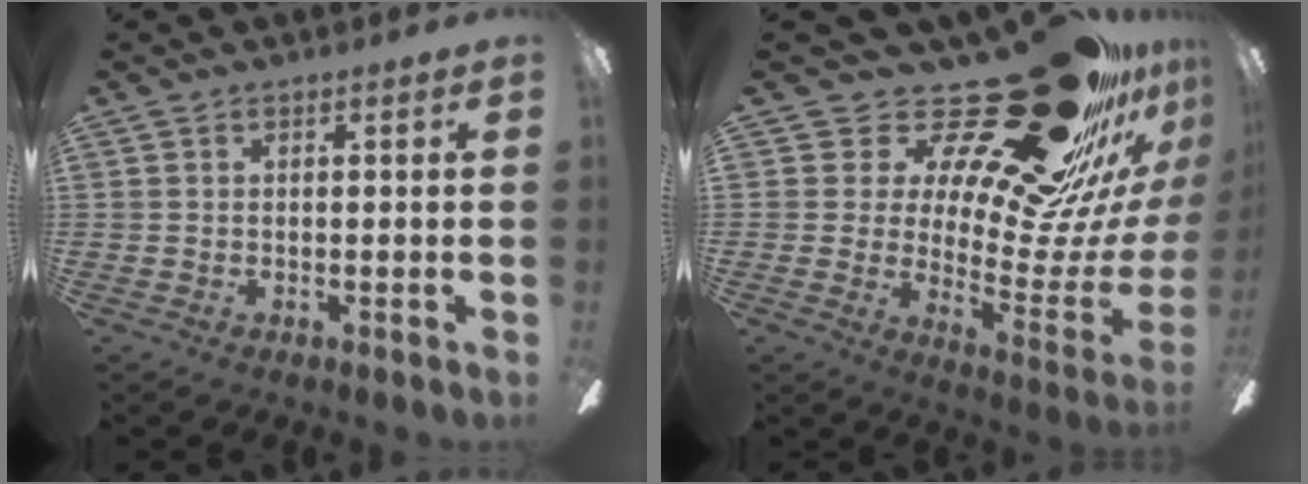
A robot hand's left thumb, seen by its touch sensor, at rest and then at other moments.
{"total": 30.9, "force": [22.6, 10.5, 18.3], "torque": [-0.220, -0.191, 0.402]}